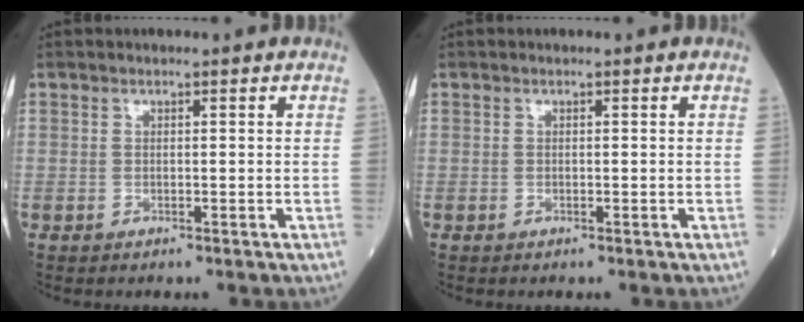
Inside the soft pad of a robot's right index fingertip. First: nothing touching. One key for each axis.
{"total": 0.0}